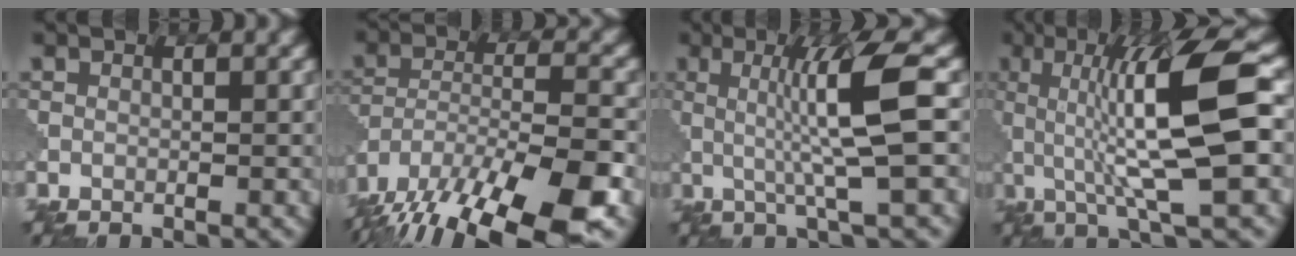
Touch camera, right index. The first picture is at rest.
{"total": 15.7, "force": [-11.9, 5.1, 8.9], "torque": [-0.195, -0.032, -0.178]}
{"total": 5.9, "force": [0.2, 0.3, 5.9], "torque": [-0.111, 0.009, 0.012]}
{"total": 9.5, "force": [0.5, 1.6, 9.3], "torque": [-0.151, 0.005, 0.017]}